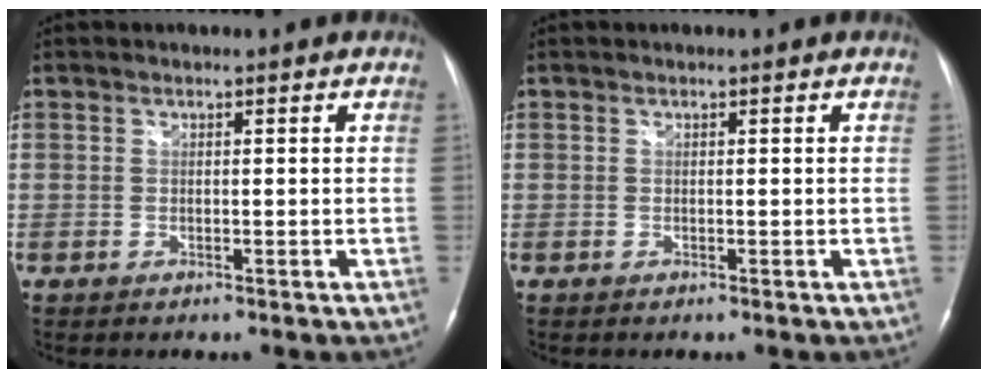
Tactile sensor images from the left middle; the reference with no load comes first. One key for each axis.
{"total": 0.0}